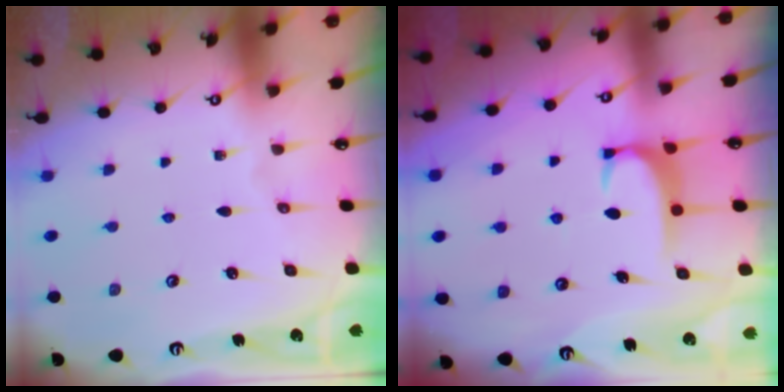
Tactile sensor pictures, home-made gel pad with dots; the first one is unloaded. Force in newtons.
{"total": 1.7, "press": 1.6, "slide": 0.4}